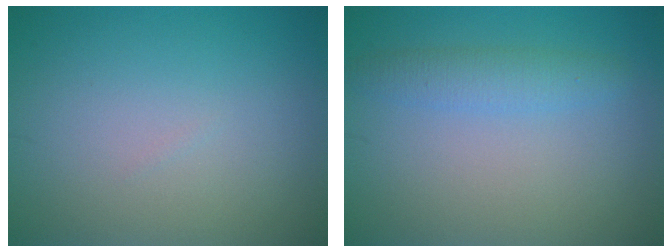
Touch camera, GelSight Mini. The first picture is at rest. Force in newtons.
{"total": 2.3, "press": 2.3, "slide": 0.2}